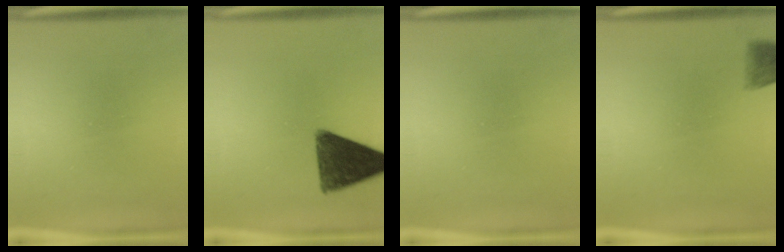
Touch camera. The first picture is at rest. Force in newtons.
{"total": 12.6}
{"total": 0.0}
{"total": 3.4}